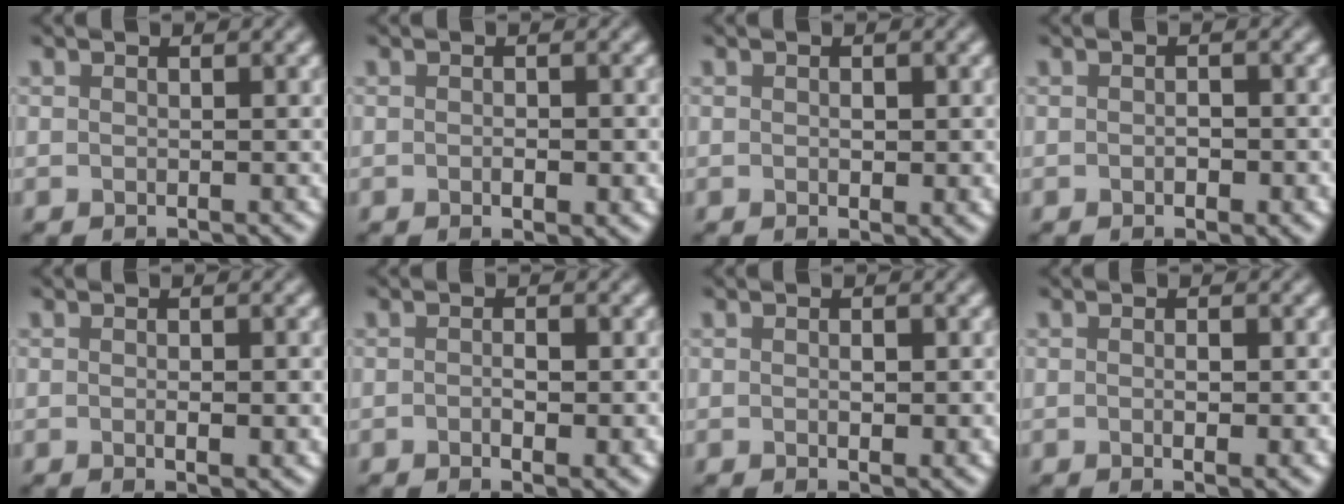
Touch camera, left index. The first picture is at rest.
{"total": 1.7, "force": [-1.1, 0.3, 1.2], "torque": [-0.021, 0.002, 0.001]}
{"total": 1.2, "force": [-0.7, 0.3, 0.9], "torque": [-0.016, 0.004, 0.006]}
{"total": 1.7, "force": [-1.2, 0.5, 1.1], "torque": [-0.017, 0.005, -0.004]}
{"total": 1.8, "force": [-0.9, 0.1, 1.6], "torque": [-0.025, 0.002, 0.002]}
{"total": 2.2, "force": [-1.2, 0.3, 1.8], "torque": [-0.032, 0.001, -0.004]}
{"total": 1.5, "force": [-0.8, 0.3, 1.3], "torque": [-0.023, 0.003, 0.005]}
{"total": 2.0, "force": [-0.9, 0.2, 1.8], "torque": [-0.028, 0.002, 0.002]}